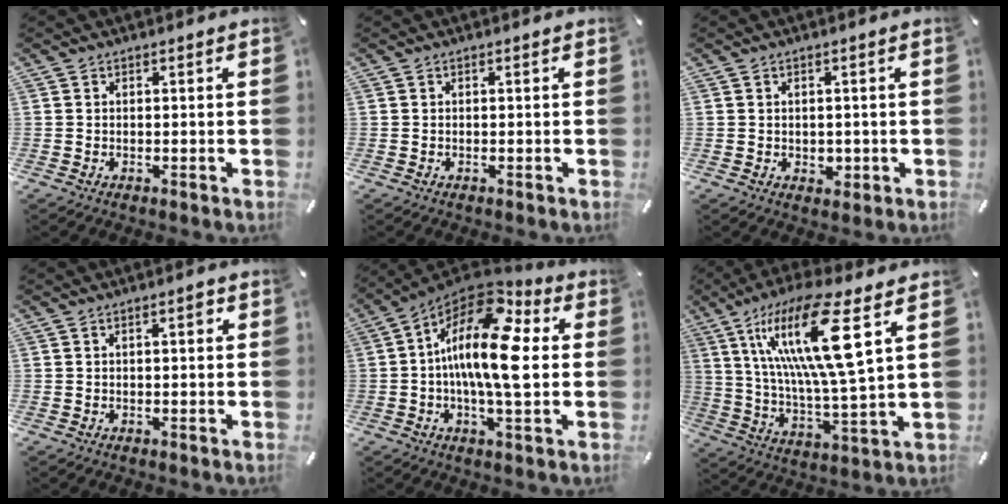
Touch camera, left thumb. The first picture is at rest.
{"total": 0.0}
{"total": 2.2, "force": [-0.2, 2.0, 0.9], "torque": [-0.008, 0.000, -0.006]}
{"total": 2.0, "force": [0.4, 0.7, 1.8], "torque": [-0.029, 0.005, 0.003]}
{"total": 17.9, "force": [2.6, 6.9, 16.3], "torque": [-0.300, -0.024, 0.039]}
{"total": 19.9, "force": [8.9, 3.6, 17.5], "torque": [-0.355, -0.036, 0.124]}